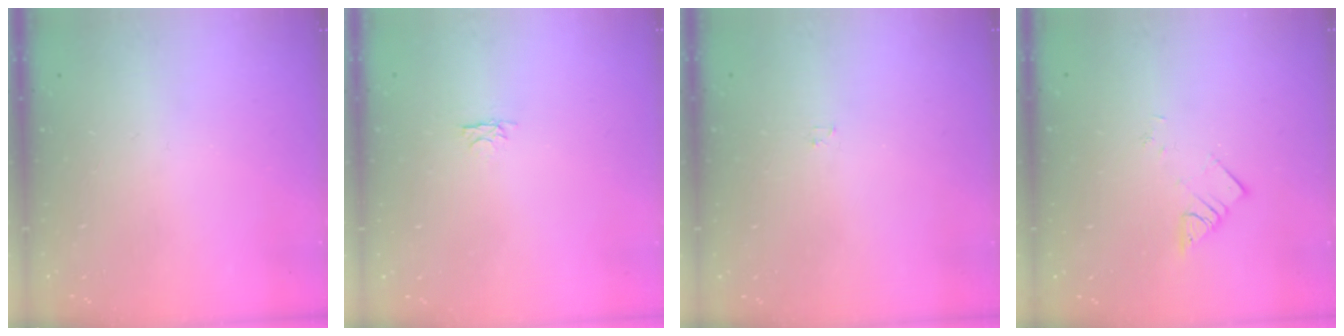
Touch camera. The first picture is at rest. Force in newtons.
{"total": 2.8, "press": 2.7, "slide": 0.4}
{"total": 1.2, "press": 1.2, "slide": 0.2}
{"total": 3.7, "press": 3.7, "slide": 0.1}